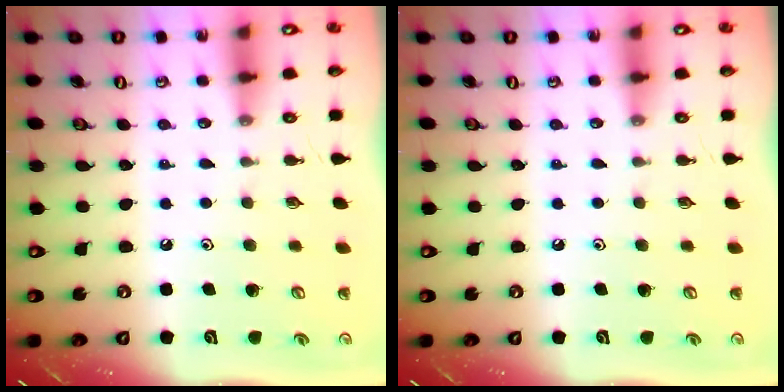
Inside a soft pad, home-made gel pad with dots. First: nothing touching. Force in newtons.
{"total": 0.0}